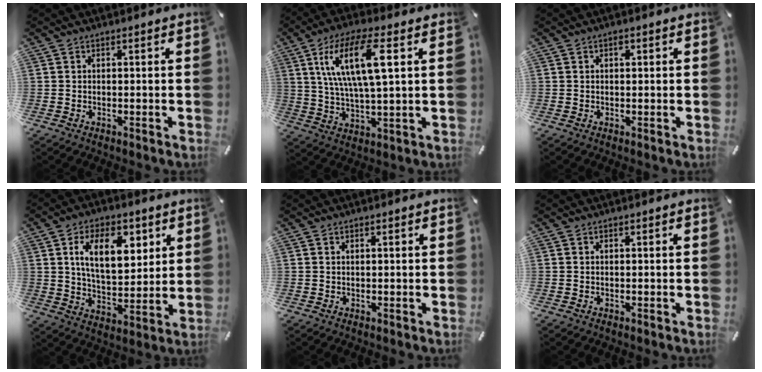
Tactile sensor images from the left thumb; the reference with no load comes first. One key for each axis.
{"total": 15.4, "fx": 5.7, "fy": 4.7, "fz": 13.5, "tx": -0.292, "ty": 0.004, "tz": 0.090}
{"total": 1.0, "fx": 0.3, "fy": 0.6, "fz": 0.8, "tx": -0.016, "ty": 0.003, "tz": 0.005}
{"total": 13.7, "fx": 5.4, "fy": 8.0, "fz": 9.8, "tx": -0.152, "ty": -0.001, "tz": 0.091}
{"total": 0.7, "fx": 0.3, "fy": 0.1, "fz": 0.6, "tx": -0.011, "ty": 0.001, "tz": 0.004}
{"total": 0.0}